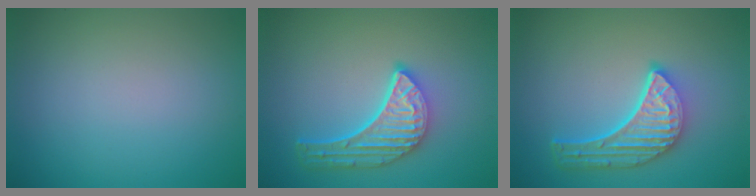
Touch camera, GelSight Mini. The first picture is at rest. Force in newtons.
{"total": 5.1, "press": 3.8, "slide": 3.3}
{"total": 5.4, "press": 4.1, "slide": 3.5}